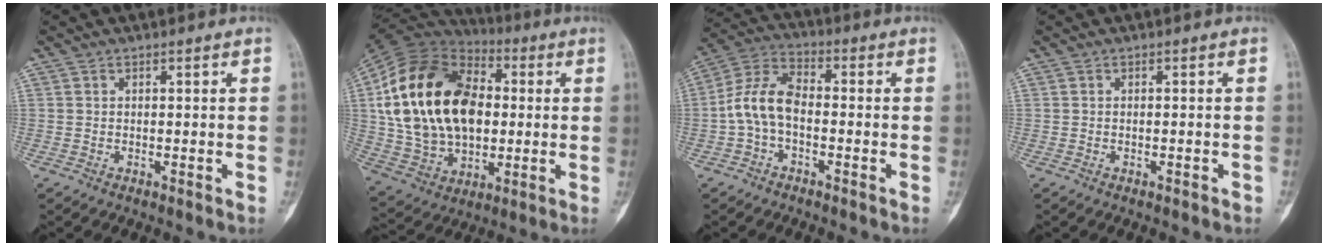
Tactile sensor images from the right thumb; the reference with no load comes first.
{"total": 27.7, "force": [3.1, 18.0, 20.8], "torque": [-0.383, 0.008, 0.059]}
{"total": 8.9, "force": [-1.5, 5.2, 7.1], "torque": [-0.139, 0.033, -0.041]}
{"total": 0.8, "force": [-0.5, 0.2, 0.6], "torque": [-0.013, 0.003, -0.003]}